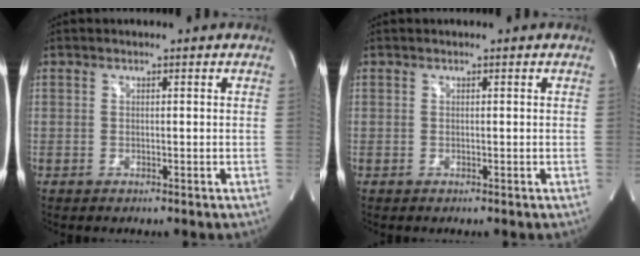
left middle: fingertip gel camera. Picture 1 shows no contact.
{"total": 0.0}